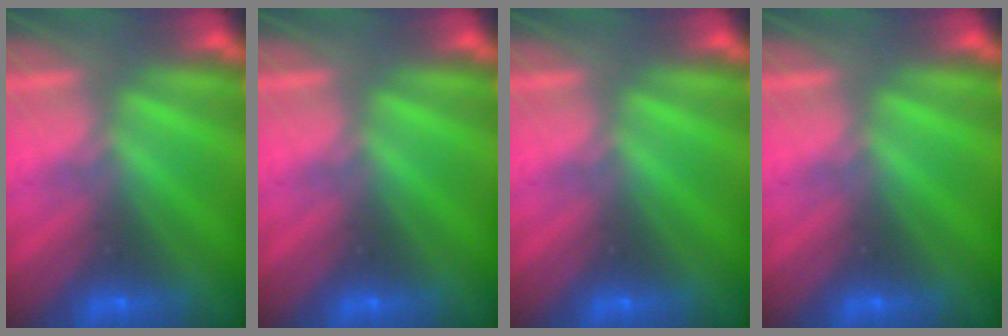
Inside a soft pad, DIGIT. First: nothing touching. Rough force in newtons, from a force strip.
{"total": 0.0}
{"total": 0.0}
{"total": 0.0}